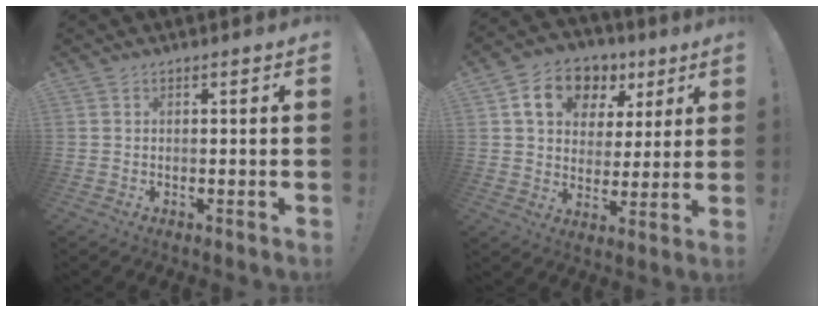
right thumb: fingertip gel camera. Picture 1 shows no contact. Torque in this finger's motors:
{"motor_torque": [-0.30, 1.38, 0.58, 0.06, 0.33]}